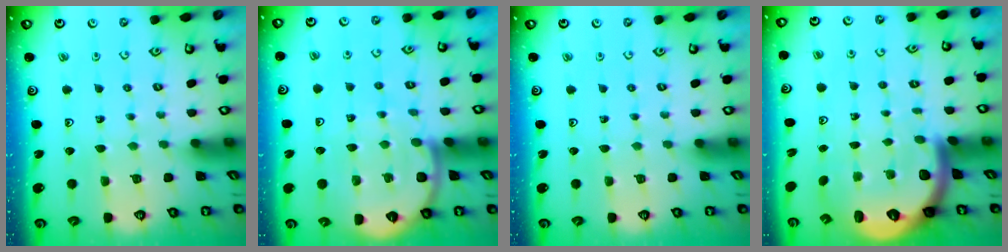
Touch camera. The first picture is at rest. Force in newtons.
{"total": 7.3, "press": 7.2, "slide": 1.1}
{"total": 0.0}
{"total": 4.6, "press": 4.6, "slide": 0.6}